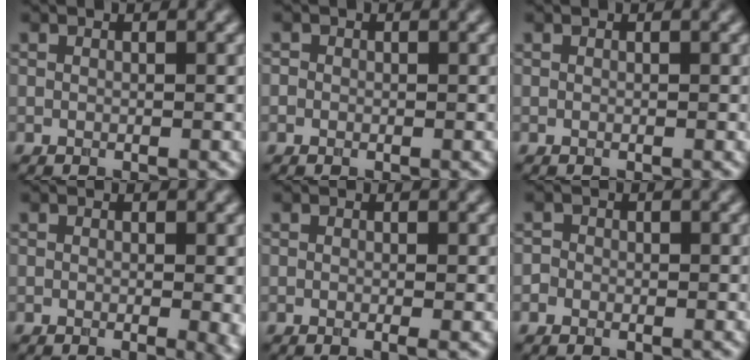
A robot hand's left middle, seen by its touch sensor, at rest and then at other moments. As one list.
[{"total": 0.6, "force": [-0.1, 0.6, 0.0], "torque": [0.002, -0.007, -0.002]}, {"total": 0.0}, {"total": 2.2, "force": [-0.3, 0.5, 2.1], "torque": [-0.026, -0.007, -0.003]}, {"total": 0.8, "force": [-0.1, 0.2, 0.8], "torque": [-0.013, -0.005, -0.002]}, {"total": 0.9, "force": [-0.2, 0.8, 0.0], "torque": [0.006, -0.002, -0.007]}]